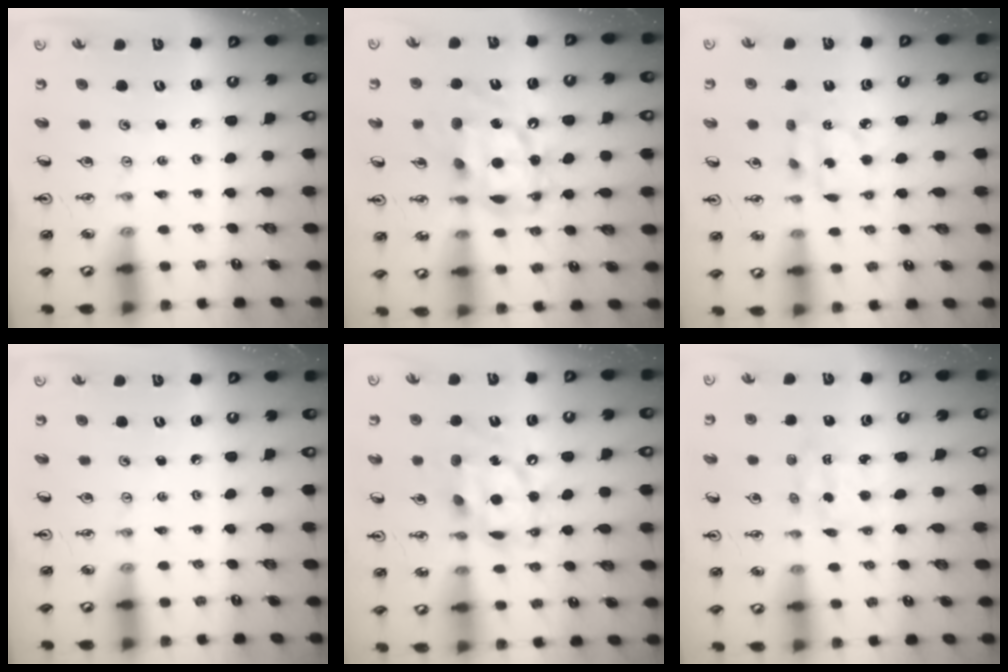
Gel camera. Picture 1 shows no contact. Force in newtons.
{"total": 17.0, "press": 16.9, "slide": 1.5}
{"total": 5.9, "press": 5.9, "slide": 0.2}
{"total": 0.0}
{"total": 14.4, "press": 14.3, "slide": 1.1}
{"total": 2.1, "press": 2.0, "slide": 0.6}